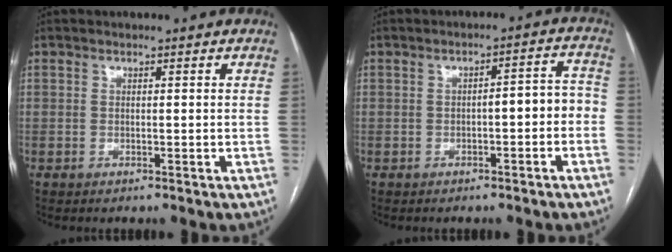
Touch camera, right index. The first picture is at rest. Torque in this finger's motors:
{"motor_torque": [0.65, -0.35, 0.33, 0.07]}